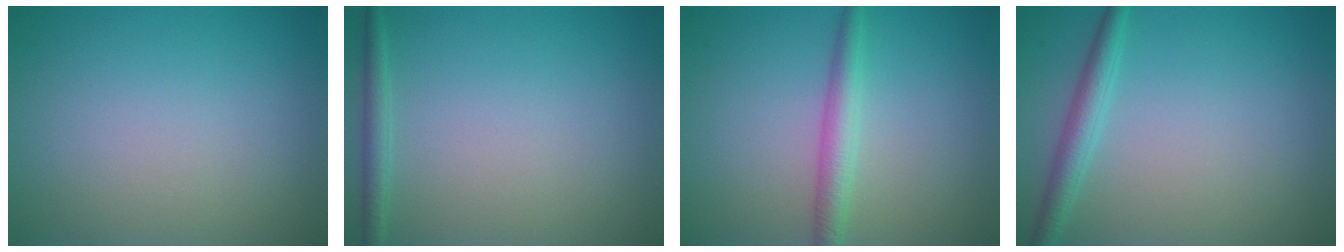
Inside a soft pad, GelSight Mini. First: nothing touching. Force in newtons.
{"total": 1.4, "press": 1.4, "slide": 0.1}
{"total": 2.5, "press": 2.5, "slide": 0.1}
{"total": 2.3, "press": 2.3, "slide": 0.1}